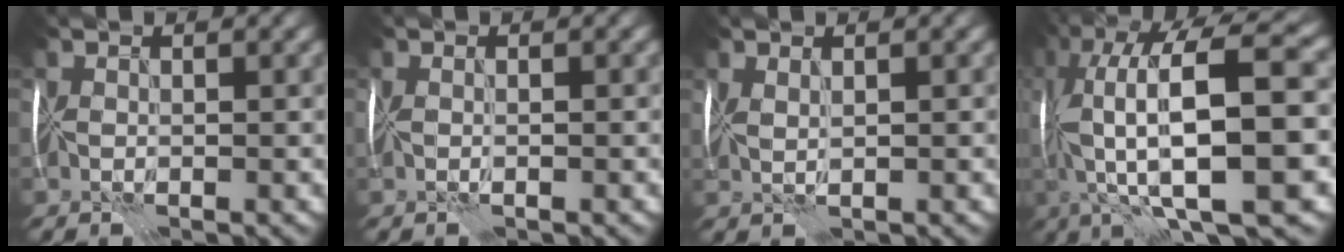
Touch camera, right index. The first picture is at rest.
{"total": 0.6, "force": [-0.2, -0.2, 0.5], "torque": [-0.003, 0.006, 0.001]}
{"total": 0.8, "force": [0.5, -0.6, 0.1], "torque": [-0.008, 0.002, 0.015]}
{"total": 15.4, "force": [0.7, 5.0, 14.6], "torque": [-0.259, 0.021, 0.032]}